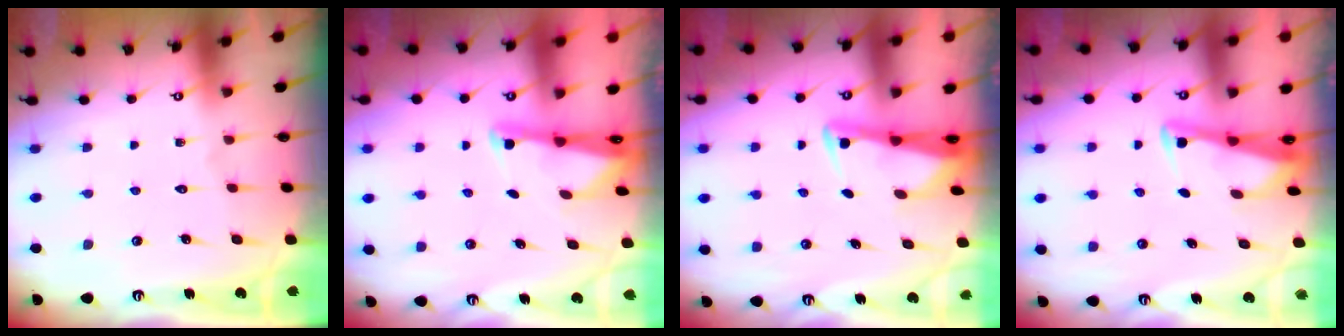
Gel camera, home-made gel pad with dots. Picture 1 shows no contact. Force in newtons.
{"total": 1.7, "press": 1.7, "slide": 0.3}
{"total": 2.5, "press": 2.5, "slide": 0.5}
{"total": 2.9, "press": 2.9, "slide": 0.3}